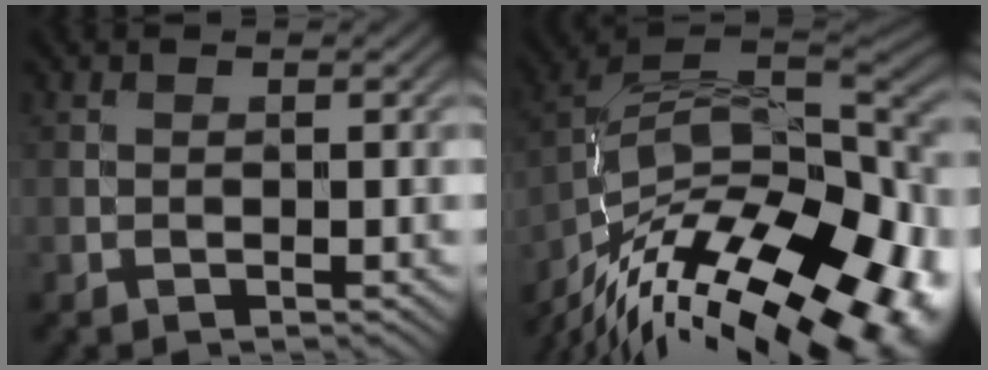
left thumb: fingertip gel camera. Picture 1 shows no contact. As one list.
[{"total": 18.8, "force": [-12.0, 7.9, 12.1], "torque": [-0.206, -0.009, -0.179]}]